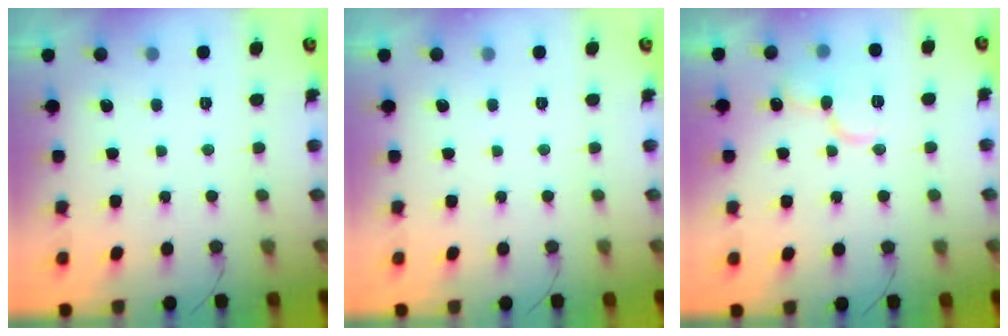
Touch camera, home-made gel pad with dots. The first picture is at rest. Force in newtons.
{"total": 0.0}
{"total": 12.2, "press": 12.1, "slide": 1.6}